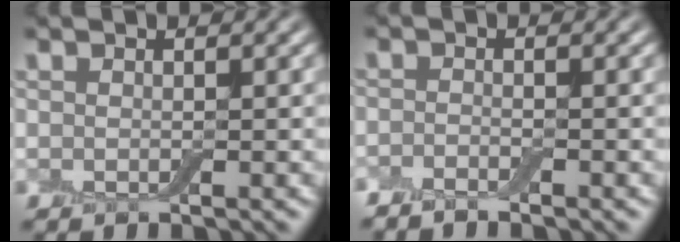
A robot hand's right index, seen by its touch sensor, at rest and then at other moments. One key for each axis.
{"total": 1.4, "fx": -1.4, "fy": 0.1, "fz": 0.4, "tx": -0.010, "ty": -0.004, "tz": -0.031}